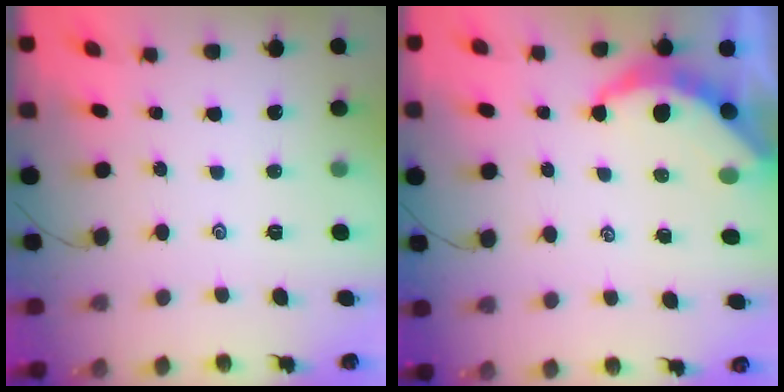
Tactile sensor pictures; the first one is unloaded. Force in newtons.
{"total": 6.8, "press": 6.8, "slide": 0.4}